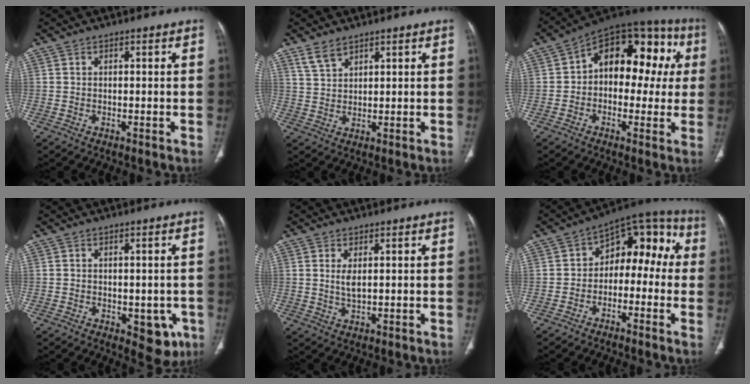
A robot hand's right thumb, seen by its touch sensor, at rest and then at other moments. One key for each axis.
{"total": 3.7, "fx": 2.9, "fy": 1.6, "fz": 1.6, "tx": -0.028, "ty": -0.010, "tz": 0.065}
{"total": 18.4, "fx": 2.5, "fy": 11.6, "fz": 14.0, "tx": -0.136, "ty": 0.050, "tz": 0.022}
{"total": 6.8, "fx": -2.2, "fy": 3.9, "fz": 5.1, "tx": -0.026, "ty": -0.003, "tz": -0.018}
{"total": 2.7, "fx": 0.7, "fy": 1.0, "fz": 2.4, "tx": -0.050, "ty": -0.009, "tz": 0.021}
{"total": 12.3, "fx": -1.0, "fy": 8.3, "fz": 9.1, "tx": -0.072, "ty": 0.060, "tz": -0.031}